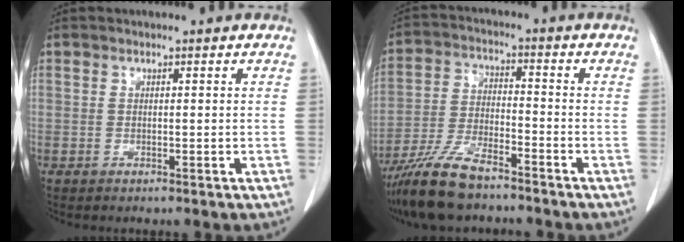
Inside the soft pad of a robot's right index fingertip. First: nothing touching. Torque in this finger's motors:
{"motor_torque": [0.56, -0.24, 0.23, 0.12]}